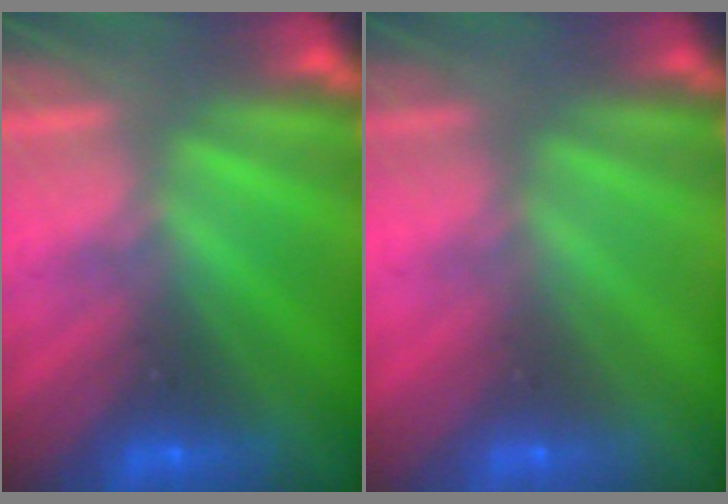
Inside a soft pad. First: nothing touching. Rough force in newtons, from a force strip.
{"total": 2.9}